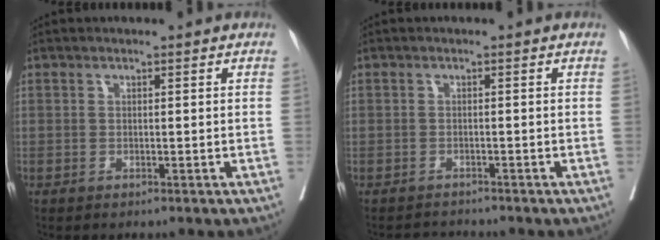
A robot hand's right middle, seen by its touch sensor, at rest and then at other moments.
{"total": 1.7, "force": [-1.6, 0.1, -0.6], "torque": [0.009, -0.010, -0.025]}